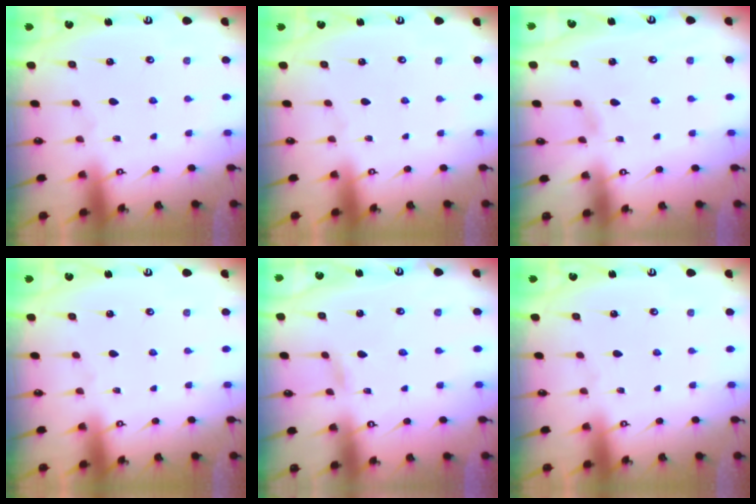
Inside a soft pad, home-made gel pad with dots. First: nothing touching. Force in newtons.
{"total": 0.0}
{"total": 3.5, "press": 3.5, "slide": 0.4}
{"total": 0.0}
{"total": 1.7, "press": 1.7, "slide": 0.1}
{"total": 0.0}